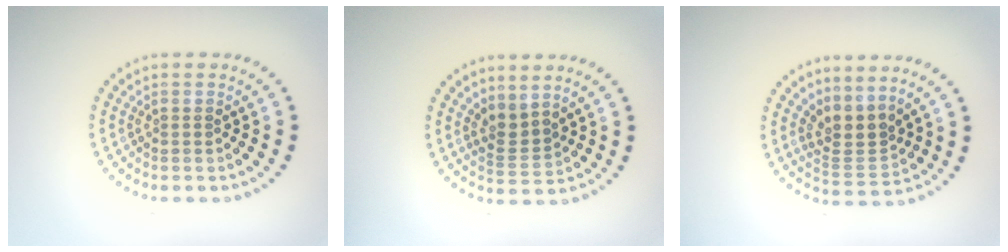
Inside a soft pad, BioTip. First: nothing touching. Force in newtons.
{"total": 2.3, "press": 1.5, "slide": 1.7}
{"total": 3.0, "press": 2.2, "slide": 2.0}